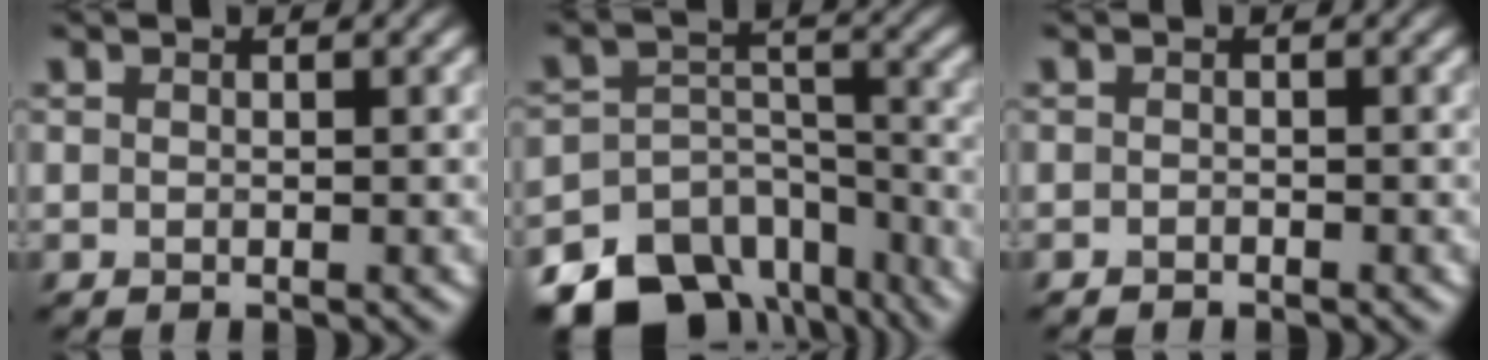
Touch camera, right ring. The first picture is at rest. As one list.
[{"total": 13.4, "force": [-10.4, 7.7, 3.4], "torque": [-0.057, -0.003, -0.142]}, {"total": 0.5, "force": [-0.4, 0.0, -0.3], "torque": [0.008, 0.000, -0.008]}]